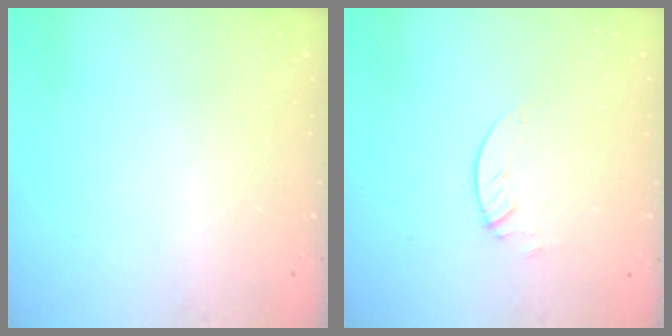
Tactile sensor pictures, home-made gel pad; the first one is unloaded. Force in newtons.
{"total": 2.3, "press": 2.3, "slide": 0.2}